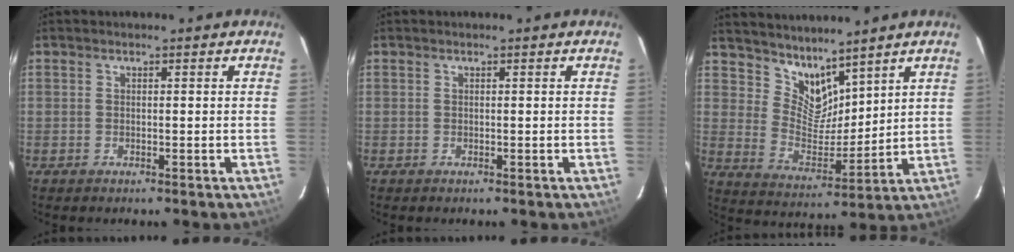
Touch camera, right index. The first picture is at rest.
{"total": 0.0}
{"total": 9.0, "force": [7.7, 3.7, 3.0], "torque": [-0.054, -0.005, 0.154]}